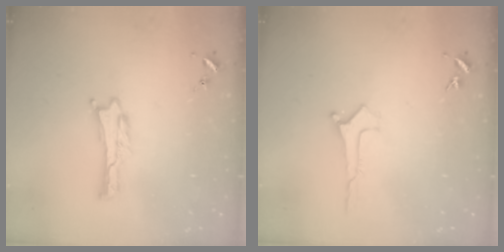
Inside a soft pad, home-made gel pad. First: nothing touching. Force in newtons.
{"total": 0.0}